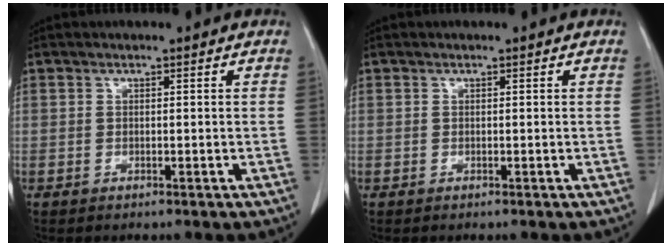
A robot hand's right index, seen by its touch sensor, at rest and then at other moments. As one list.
[{"total": 0.0}]